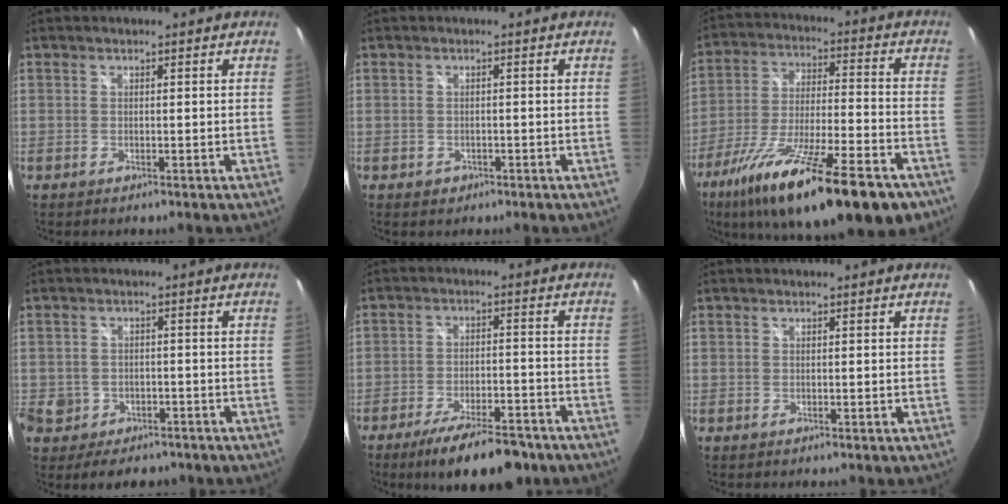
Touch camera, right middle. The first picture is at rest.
{"total": 1.6, "force": [-0.8, 1.4, 0.5], "torque": [-0.011, -0.001, -0.007]}
{"total": 26.3, "force": [-17.1, 5.8, 19.1], "torque": [-0.333, -0.064, -0.268]}
{"total": 9.0, "force": [-4.4, 7.0, 3.5], "torque": [-0.099, 0.001, -0.059]}
{"total": 13.7, "force": [-10.5, 3.8, 7.9], "torque": [-0.148, -0.019, -0.155]}
{"total": 0.0}